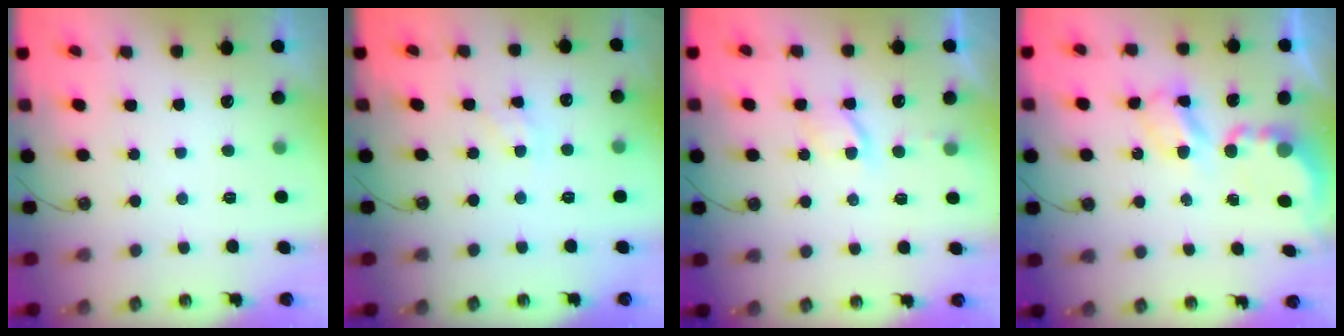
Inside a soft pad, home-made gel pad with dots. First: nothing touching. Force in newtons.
{"total": 3.0, "press": 3.0, "slide": 0.2}
{"total": 4.2, "press": 4.2, "slide": 0.8}
{"total": 5.6, "press": 5.6, "slide": 0.3}